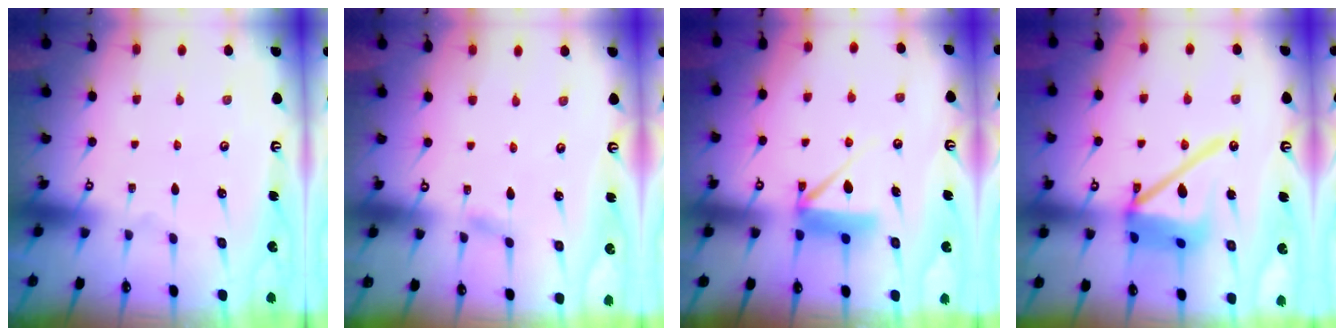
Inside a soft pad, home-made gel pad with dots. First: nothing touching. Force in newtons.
{"total": 2.2, "press": 2.2, "slide": 0.3}
{"total": 10.1, "press": 10.1, "slide": 0.6}
{"total": 16.9, "press": 16.8, "slide": 1.8}